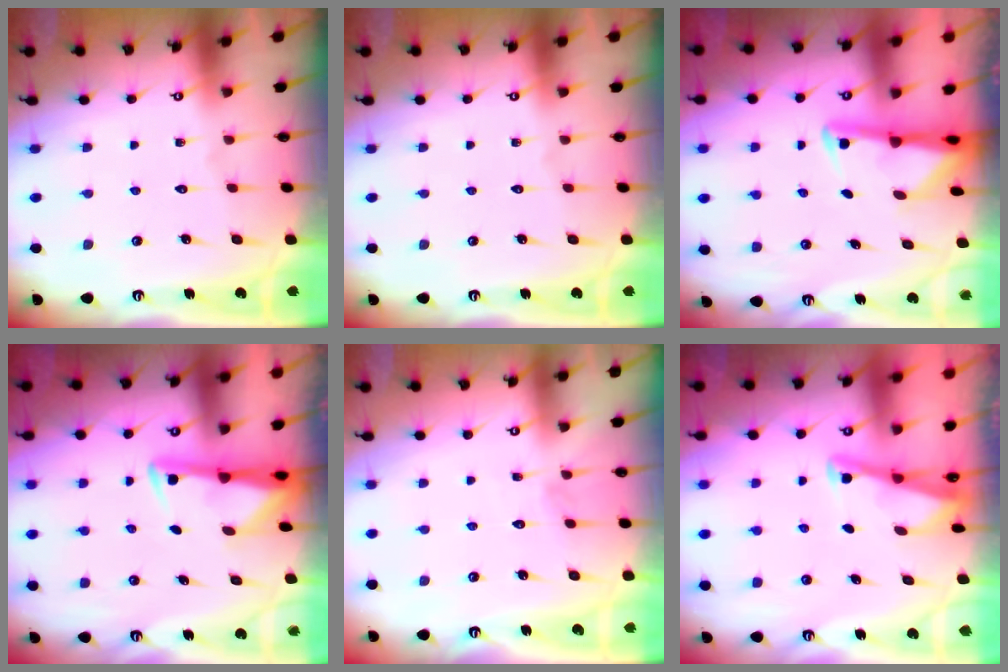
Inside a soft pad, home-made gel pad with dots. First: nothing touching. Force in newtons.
{"total": 0.0}
{"total": 2.8, "press": 2.7, "slide": 0.7}
{"total": 2.8, "press": 2.7, "slide": 0.6}
{"total": 2.7, "press": 2.7, "slide": 0.2}
{"total": 2.8, "press": 2.8, "slide": 0.3}